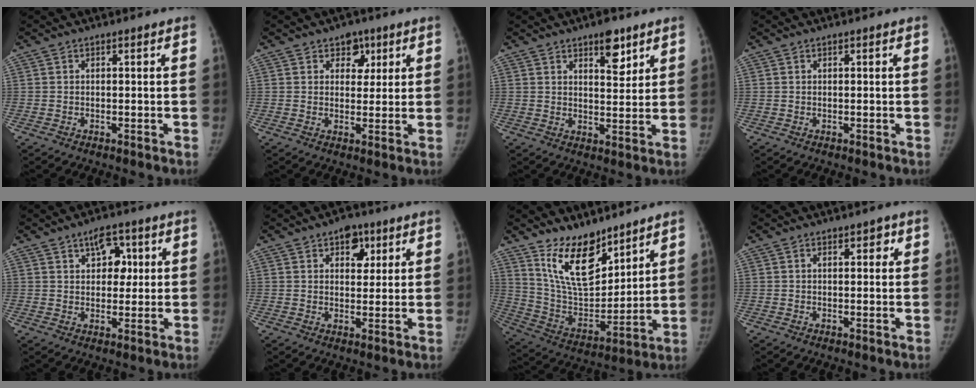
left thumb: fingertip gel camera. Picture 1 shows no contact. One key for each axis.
{"total": 4.7, "fx": 2.4, "fy": 3.5, "fz": 2.0, "tx": 0.004, "ty": -0.009, "tz": 0.033}
{"total": 6.4, "fx": 4.1, "fy": 2.7, "fz": 4.1, "tx": -0.037, "ty": -0.026, "tz": 0.059}
{"total": 0.0}
{"total": 6.3, "fx": 2.3, "fy": 4.0, "fz": 4.2, "tx": -0.032, "ty": -0.005, "tz": 0.030}
{"total": 6.0, "fx": 3.0, "fy": 3.9, "fz": 3.5, "tx": -0.017, "ty": -0.010, "tz": 0.039}
{"total": 15.7, "fx": 10.9, "fy": 7.2, "fz": 8.8, "tx": -0.108, "ty": -0.079, "tz": 0.217}
{"total": 2.2, "fx": 0.9, "fy": 1.2, "fz": 1.6, "tx": -0.006, "ty": 0.000, "tz": 0.009}